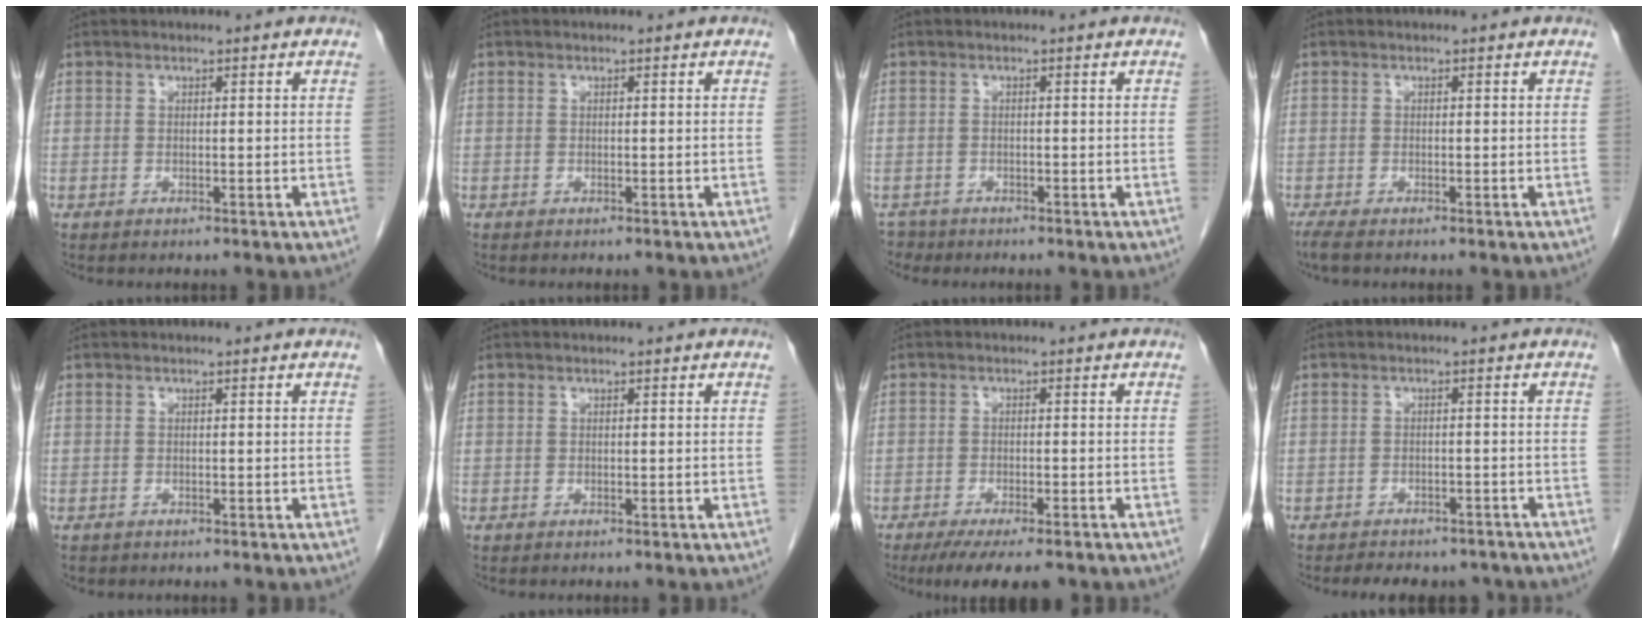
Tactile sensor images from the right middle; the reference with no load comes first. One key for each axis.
{"total": 0.0}
{"total": 1.8, "fx": -1.6, "fy": 0.9, "fz": -0.2, "tx": -0.001, "ty": 0.000, "tz": -0.027}
{"total": 2.1, "fx": -1.6, "fy": 0.4, "fz": 1.2, "tx": -0.027, "ty": -0.009, "tz": -0.028}
{"total": 0.9, "fx": -0.6, "fy": 0.5, "fz": 0.1, "tx": -0.012, "ty": 0.001, "tz": -0.010}
{"total": 0.0}
{"total": 9.0, "fx": -7.0, "fy": 1.9, "fz": 5.4, "tx": -0.071, "ty": -0.013, "tz": -0.103}
{"total": 9.2, "fx": -8.1, "fy": 3.6, "fz": 2.5, "tx": -0.038, "ty": 0.006, "tz": -0.092}